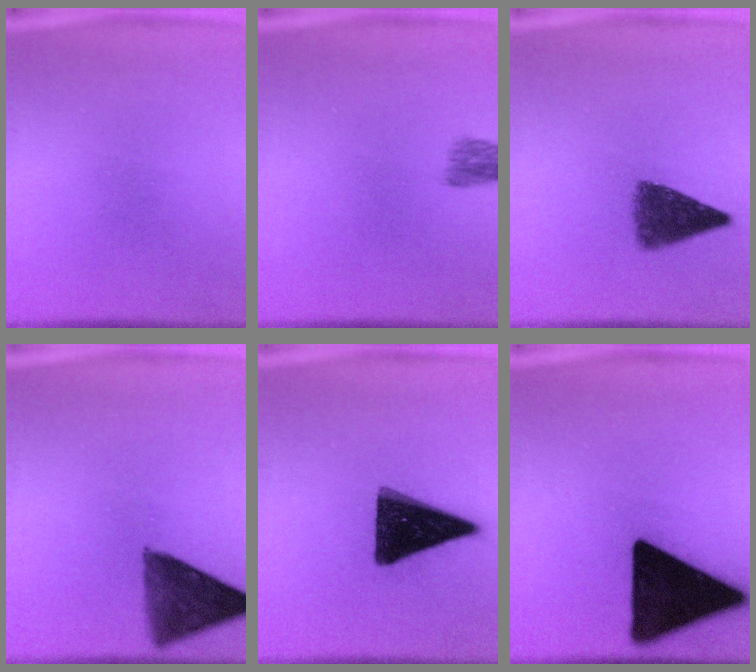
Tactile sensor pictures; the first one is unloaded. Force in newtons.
{"total": 2.5}
{"total": 6.4}
{"total": 9.7}
{"total": 16.1}
{"total": 19.8}